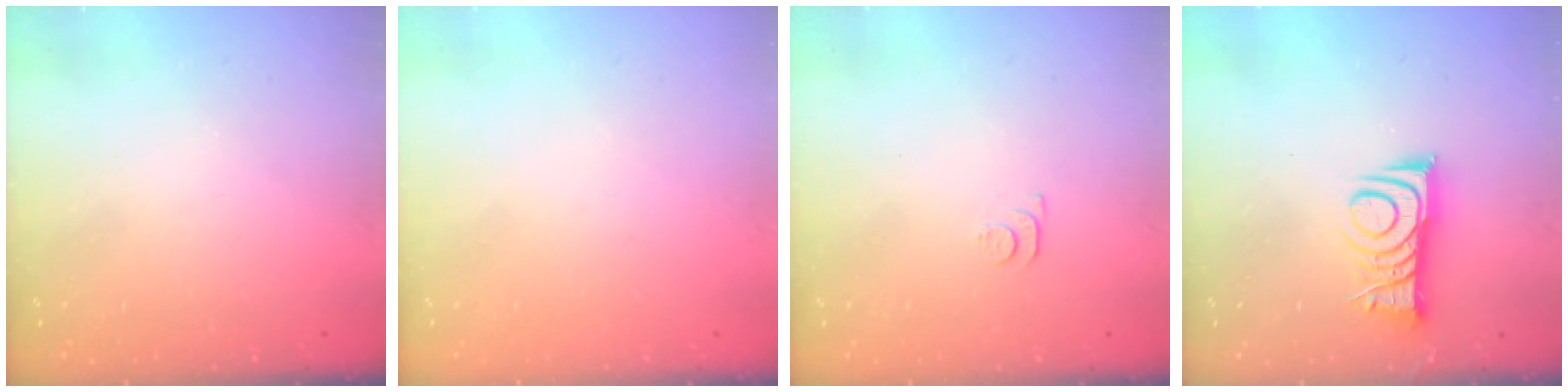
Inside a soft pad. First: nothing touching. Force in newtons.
{"total": 1.8, "press": 1.7, "slide": 0.1}
{"total": 7.2, "press": 7.1, "slide": 0.8}
{"total": 8.8, "press": 8.8, "slide": 0.1}